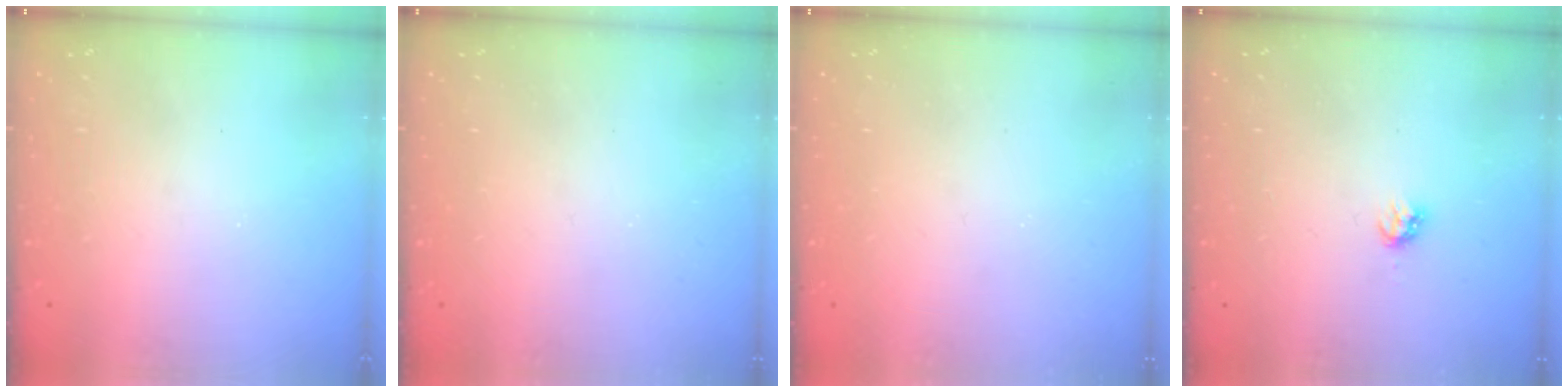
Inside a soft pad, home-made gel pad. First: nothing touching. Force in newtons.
{"total": 0.0}
{"total": 0.0}
{"total": 2.8, "press": 2.8, "slide": 0.2}